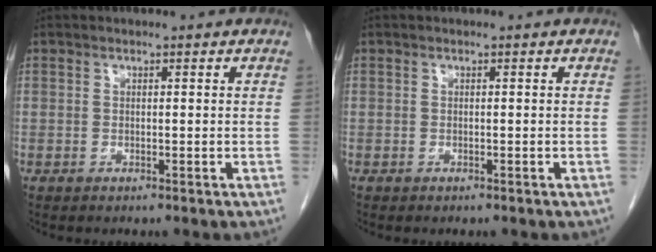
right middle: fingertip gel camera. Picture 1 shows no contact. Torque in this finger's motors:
{"motor_torque": [-0.29, -0.05, -0.04, -0.01]}